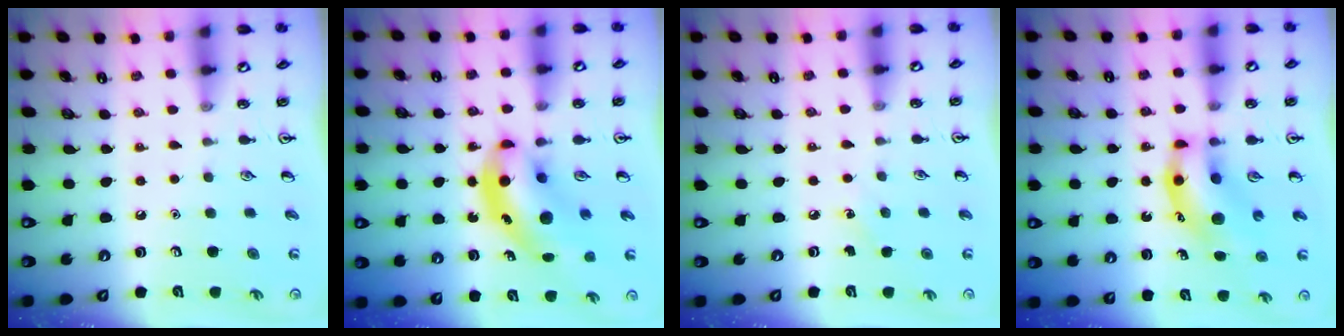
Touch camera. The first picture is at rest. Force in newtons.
{"total": 9.2, "press": 8.8, "slide": 2.7}
{"total": 3.0, "press": 2.8, "slide": 1.1}
{"total": 10.9, "press": 10.6, "slide": 2.9}